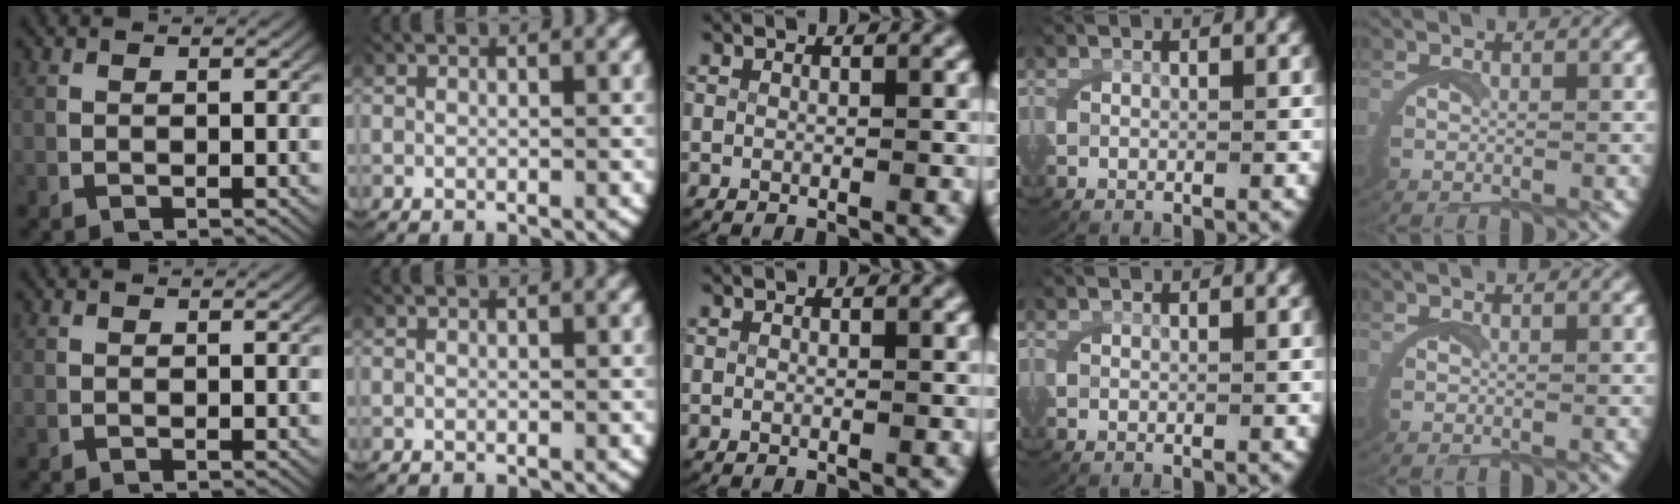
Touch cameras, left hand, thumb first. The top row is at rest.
{}